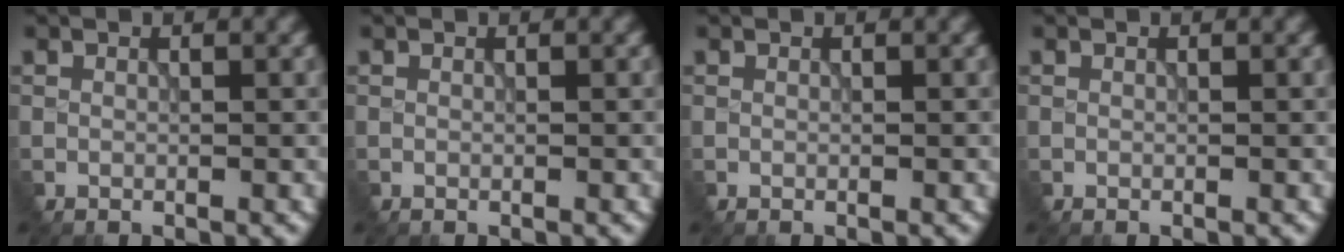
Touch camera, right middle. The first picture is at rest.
{"total": 0.0}
{"total": 0.0}
{"total": 0.0}